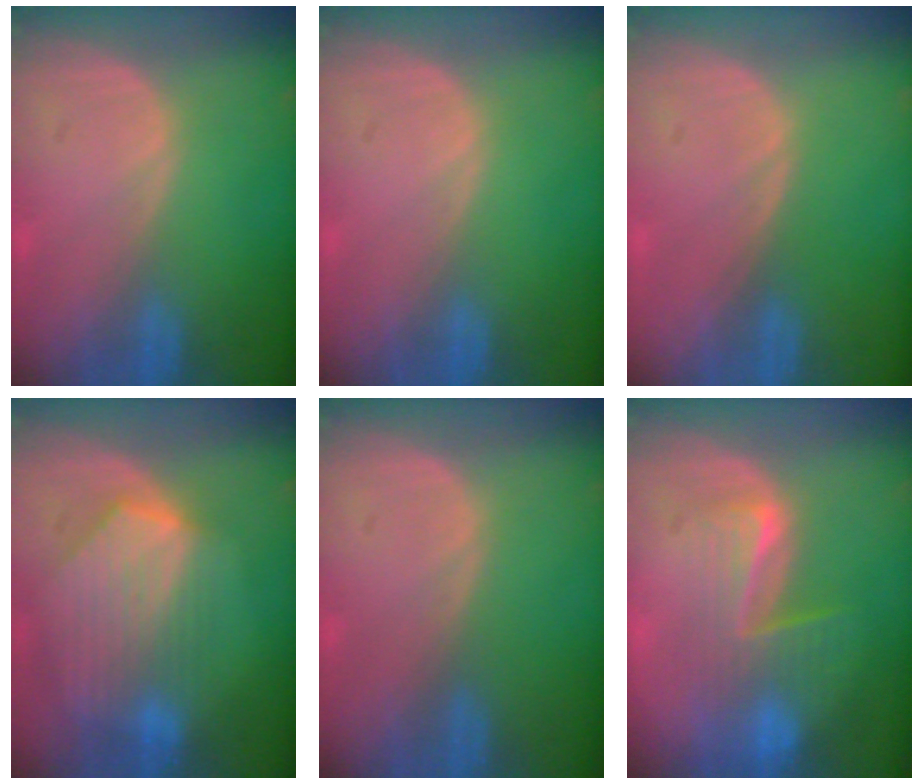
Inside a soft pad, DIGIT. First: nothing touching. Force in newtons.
{"total": 0.0}
{"total": 0.0}
{"total": 8.6, "press": 7.9, "slide": 3.5}
{"total": 0.0}
{"total": 6.9, "press": 6.7, "slide": 1.8}